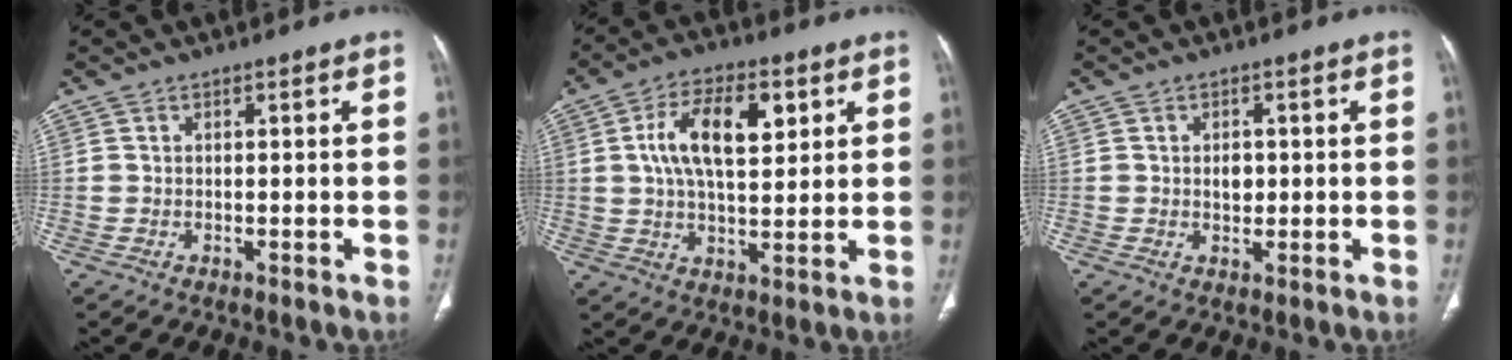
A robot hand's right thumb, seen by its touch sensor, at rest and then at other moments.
{"total": 13.0, "force": [3.8, 6.4, 10.6], "torque": [-0.172, -0.001, 0.066]}
{"total": 2.4, "force": [0.2, 1.8, 1.6], "torque": [-0.012, 0.001, 0.003]}